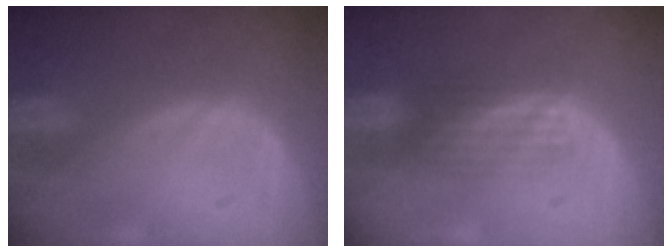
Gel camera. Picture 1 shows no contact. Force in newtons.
{"total": 2.9, "press": 2.9, "slide": 0.2}